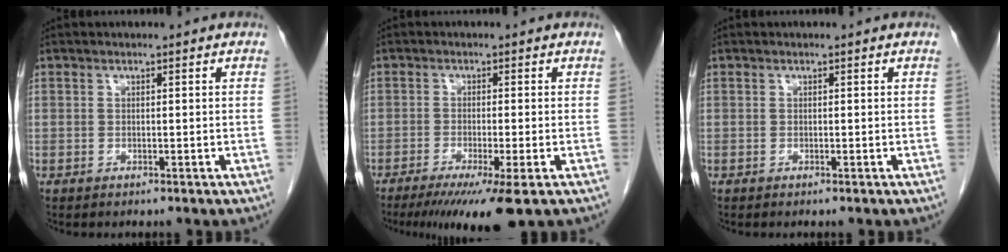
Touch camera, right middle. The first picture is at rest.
{"total": 9.2, "force": [-6.1, -0.1, 6.9], "torque": [-0.101, -0.025, -0.095]}
{"total": 0.0}